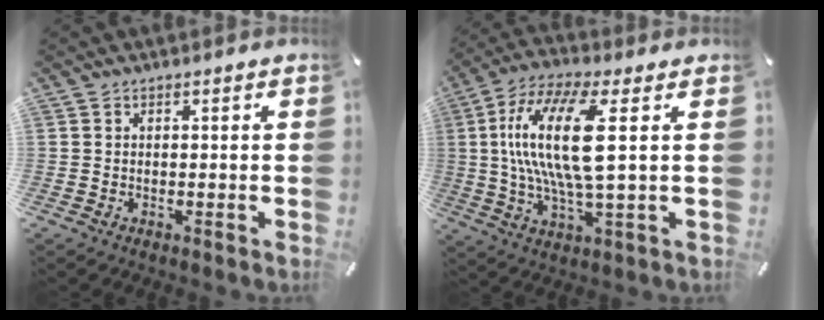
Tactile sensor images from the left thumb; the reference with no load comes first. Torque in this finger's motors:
{"motor_torque": [2.54, 2.47, 2.23, -0.54, 0.32]}